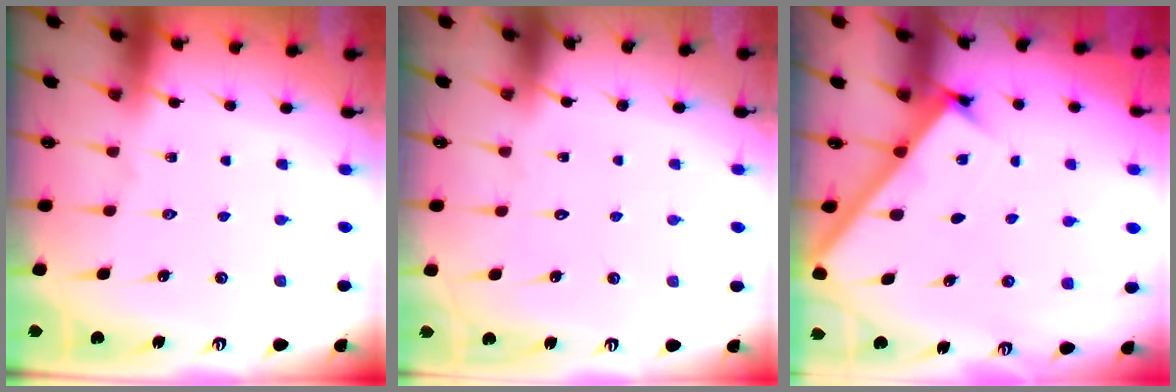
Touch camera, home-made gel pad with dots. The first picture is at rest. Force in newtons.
{"total": 1.5, "press": 1.5, "slide": 0.0}
{"total": 2.8, "press": 2.8, "slide": 0.3}